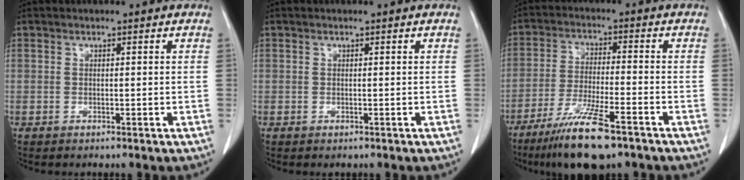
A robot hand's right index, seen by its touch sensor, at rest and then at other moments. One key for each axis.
{"total": 0.0}
{"total": 11.2, "fx": -7.8, "fy": 1.2, "fz": 8.0, "tx": -0.149, "ty": -0.029, "tz": -0.133}